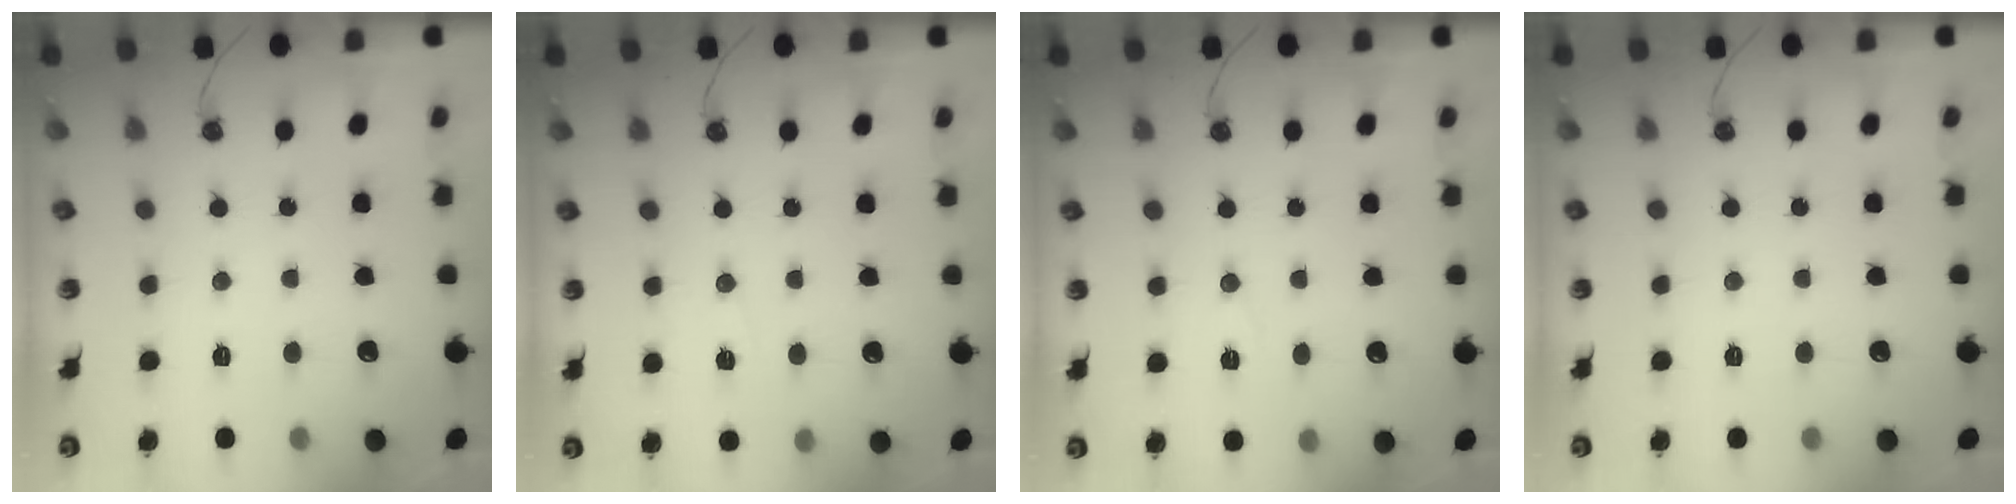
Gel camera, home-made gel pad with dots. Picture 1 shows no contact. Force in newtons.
{"total": 6.9, "press": 6.6, "slide": 1.9}
{"total": 5.6, "press": 3.4, "slide": 4.4}
{"total": 0.0}